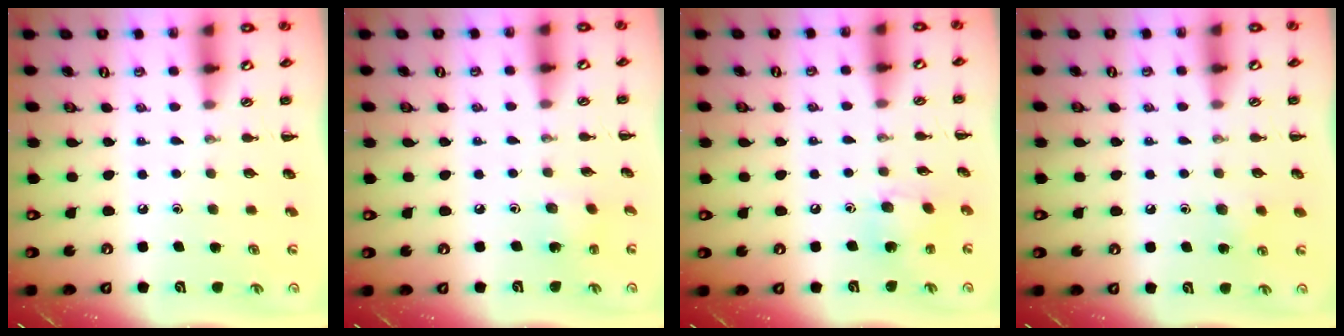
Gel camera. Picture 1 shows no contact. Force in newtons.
{"total": 2.8, "press": 2.7, "slide": 0.8}
{"total": 6.9, "press": 6.9, "slide": 0.6}
{"total": 5.4, "press": 5.2, "slide": 1.6}